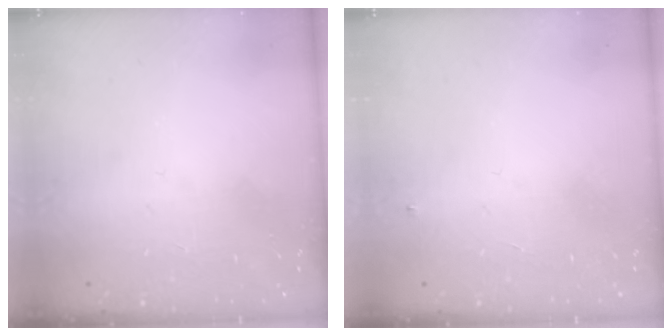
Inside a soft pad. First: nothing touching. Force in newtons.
{"total": 3.0, "press": 2.9, "slide": 0.4}